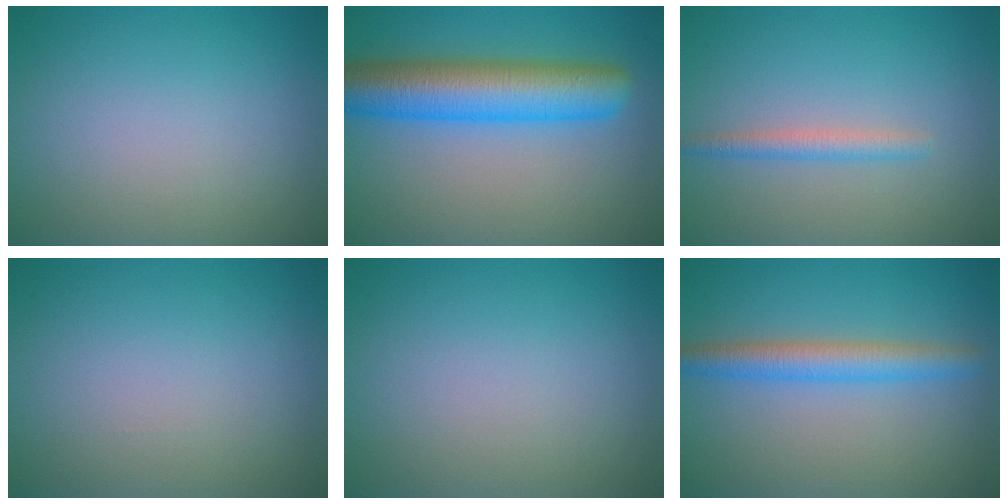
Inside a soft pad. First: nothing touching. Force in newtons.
{"total": 8.7, "press": 8.7, "slide": 0.2}
{"total": 1.7, "press": 1.7, "slide": 0.1}
{"total": 0.0}
{"total": 0.0}
{"total": 3.7, "press": 3.7, "slide": 0.1}